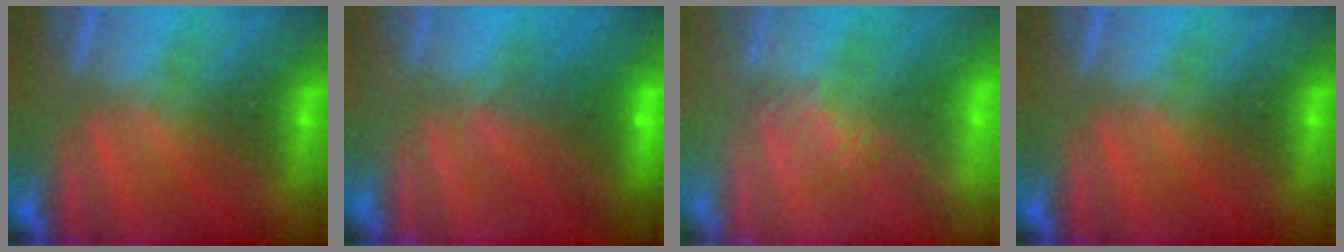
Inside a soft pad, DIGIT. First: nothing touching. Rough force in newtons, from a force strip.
{"total": 6.9}
{"total": 3.1}
{"total": 0.0}